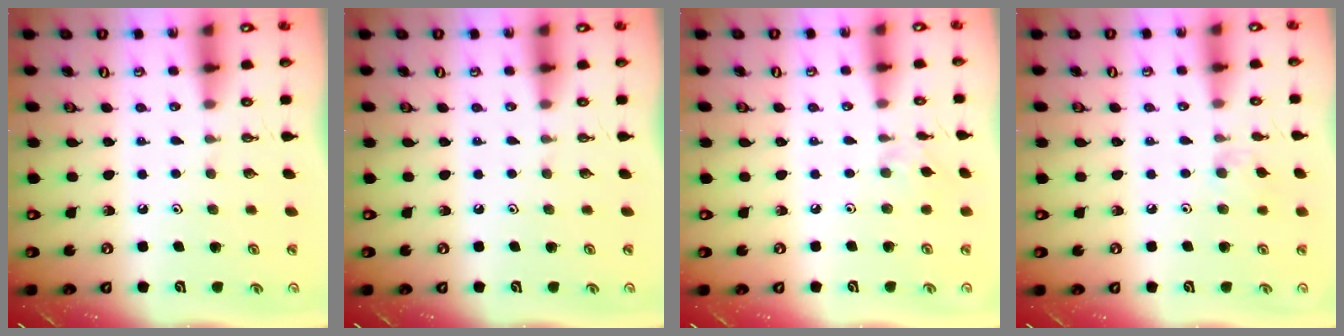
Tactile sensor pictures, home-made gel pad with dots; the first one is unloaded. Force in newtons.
{"total": 0.0}
{"total": 1.8, "press": 1.7, "slide": 0.5}
{"total": 6.8, "press": 6.7, "slide": 0.8}